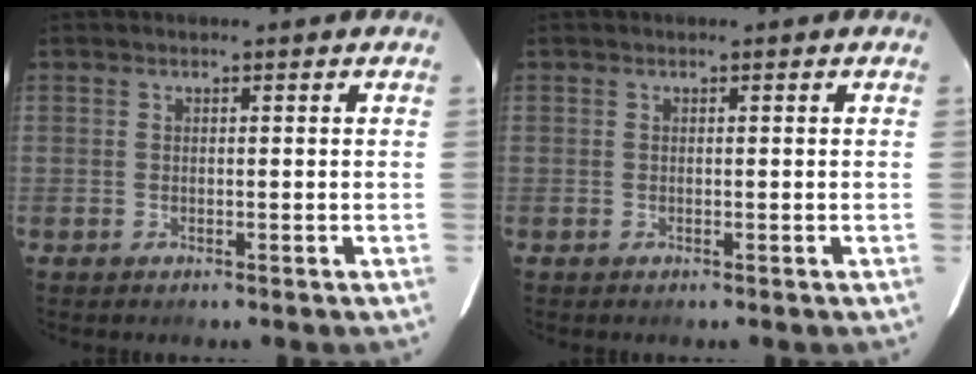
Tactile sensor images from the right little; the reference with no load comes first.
{"total": 0.0}